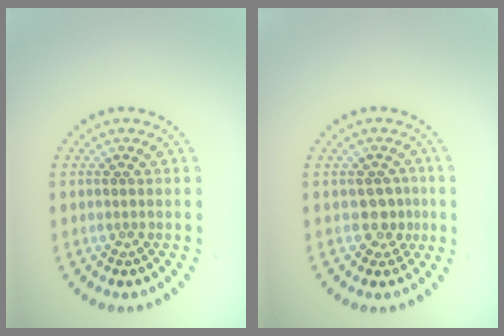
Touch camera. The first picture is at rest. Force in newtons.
{"total": 2.0, "press": 1.5, "slide": 1.3}